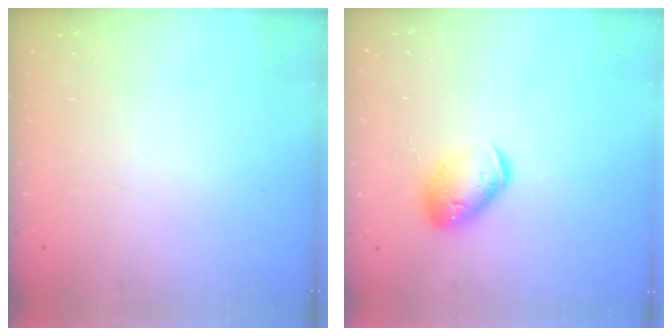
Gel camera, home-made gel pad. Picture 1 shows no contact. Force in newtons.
{"total": 10.8, "press": 10.7, "slide": 1.4}